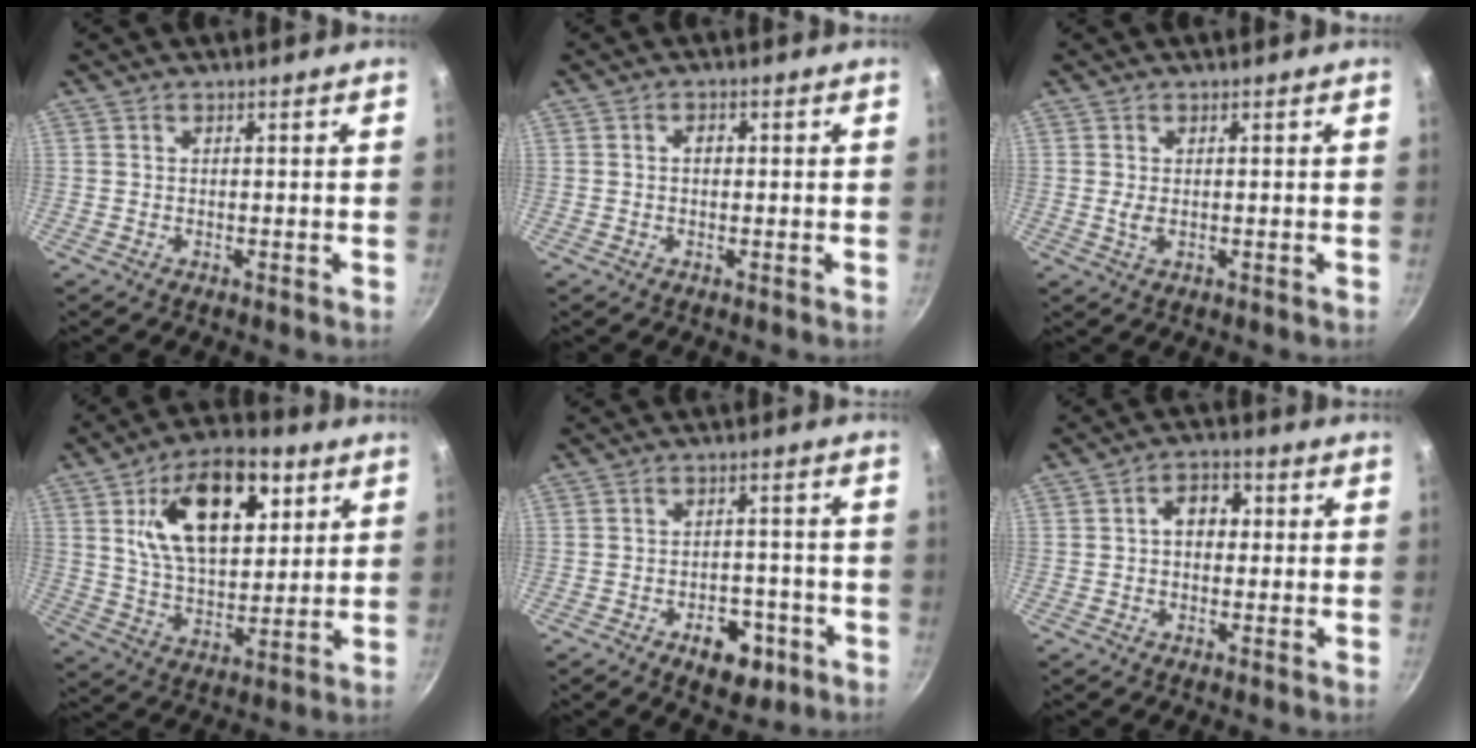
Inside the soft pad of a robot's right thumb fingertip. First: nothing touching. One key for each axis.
{"total": 1.4, "fx": 0.0, "fy": 1.0, "fz": 1.0, "tx": -0.009, "ty": 0.007, "tz": -0.002}
{"total": 1.9, "fx": 0.1, "fy": 0.9, "fz": 1.6, "tx": -0.035, "ty": -0.005, "tz": 0.009}
{"total": 19.7, "fx": 7.2, "fy": 10.8, "fz": 14.9, "tx": -0.204, "ty": -0.018, "tz": 0.124}
{"total": 8.0, "fx": -4.0, "fy": 4.7, "fz": 5.0, "tx": -0.043, "ty": 0.026, "tz": -0.055}
{"total": 5.3, "fx": 0.4, "fy": 3.8, "fz": 3.7, "tx": -0.040, "ty": 0.017, "tz": -0.003}